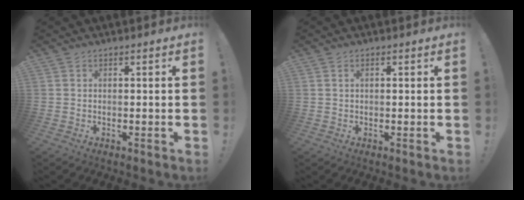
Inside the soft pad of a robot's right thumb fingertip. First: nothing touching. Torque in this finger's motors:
{"motor_torque": [0.10, 0.03, -0.11, -0.10, -0.03]}